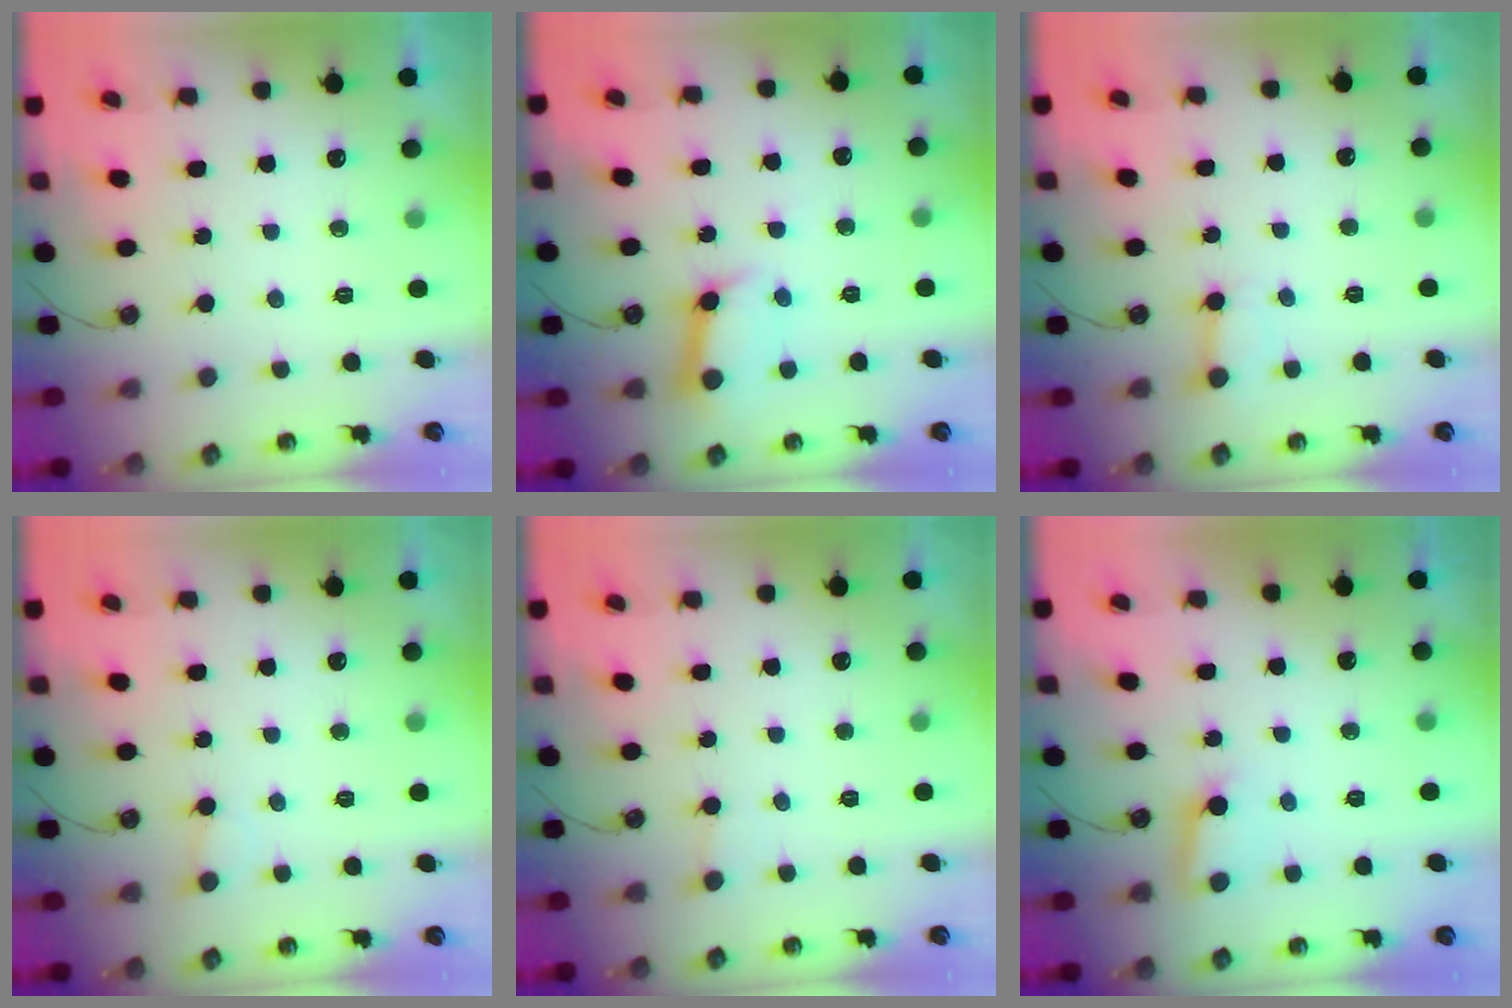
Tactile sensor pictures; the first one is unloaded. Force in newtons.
{"total": 10.5, "press": 10.4, "slide": 1.2}
{"total": 3.3, "press": 3.3, "slide": 0.4}
{"total": 3.7, "press": 3.7, "slide": 0.4}
{"total": 1.4, "press": 1.4, "slide": 0.1}
{"total": 6.8, "press": 6.8, "slide": 0.5}